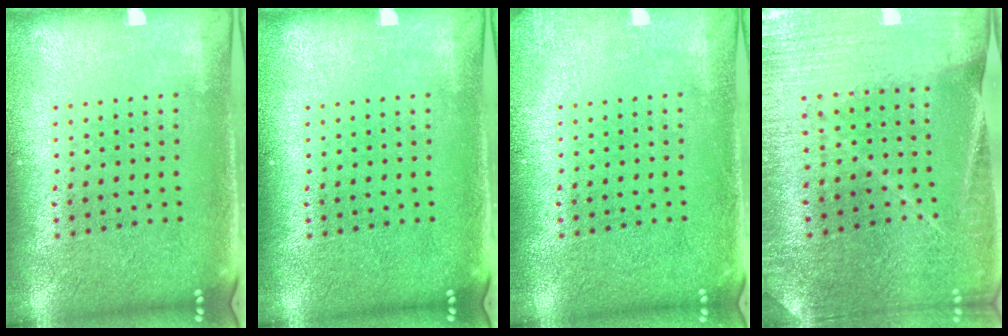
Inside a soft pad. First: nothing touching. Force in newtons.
{"total": 0.0}
{"total": 1.1, "press": 1.1, "slide": 0.3}
{"total": 1.7, "press": 1.7, "slide": 0.1}